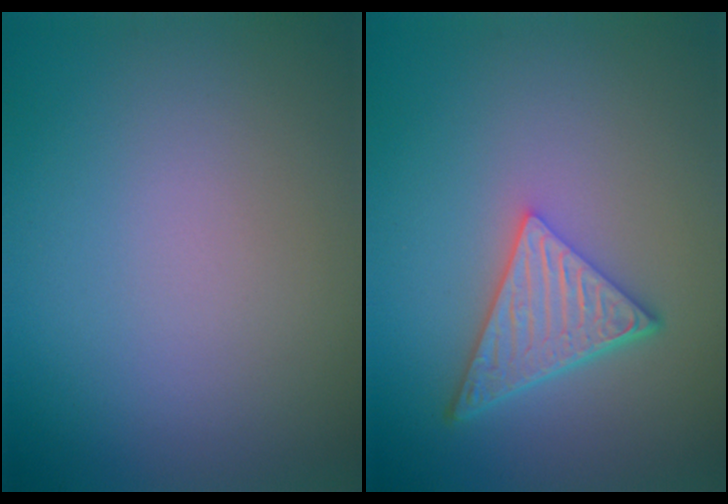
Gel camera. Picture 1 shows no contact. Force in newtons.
{"total": 5.1, "press": 3.8, "slide": 3.5}